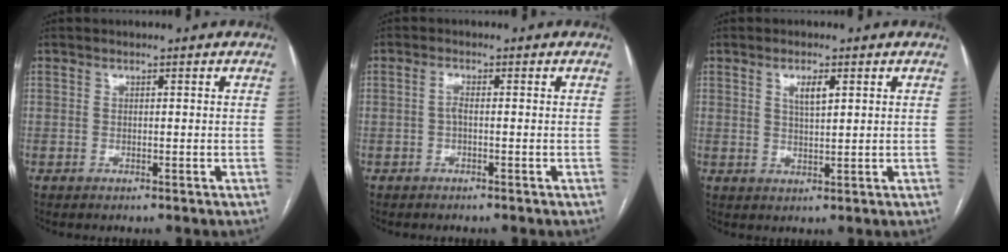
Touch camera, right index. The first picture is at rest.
{"total": 1.4, "force": [-0.4, 0.5, 1.3], "torque": [-0.027, 0.004, -0.010]}
{"total": 3.2, "force": [1.3, 0.9, 2.8], "torque": [-0.050, 0.000, 0.023]}